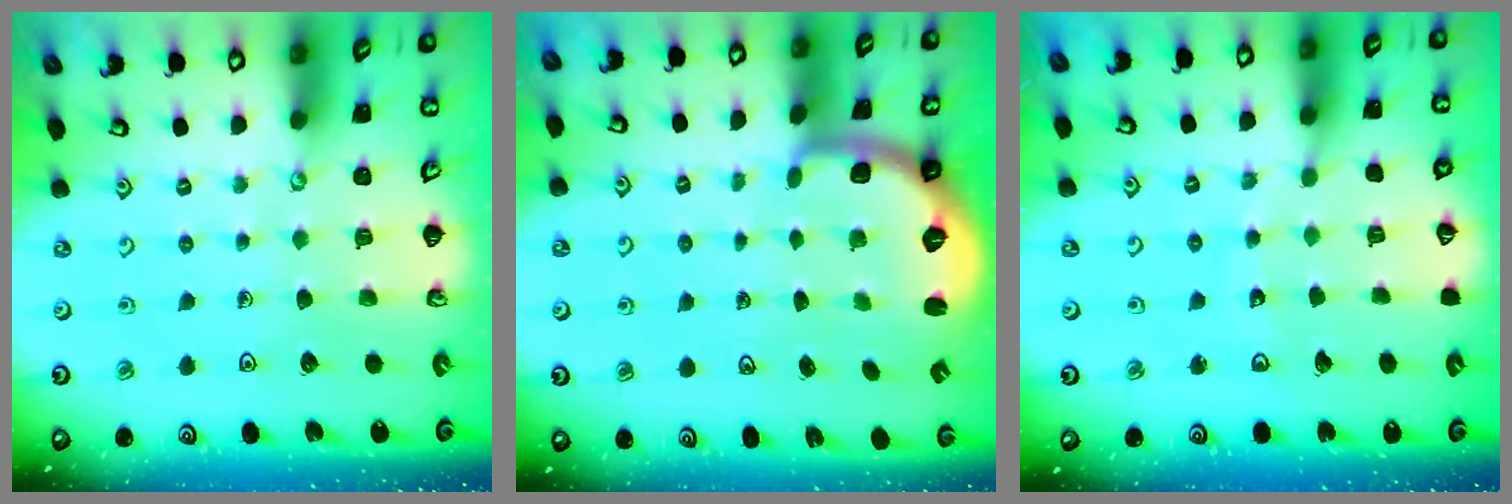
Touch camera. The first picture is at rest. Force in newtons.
{"total": 1.9, "press": 1.8, "slide": 0.4}
{"total": 7.1, "press": 7.0, "slide": 0.8}